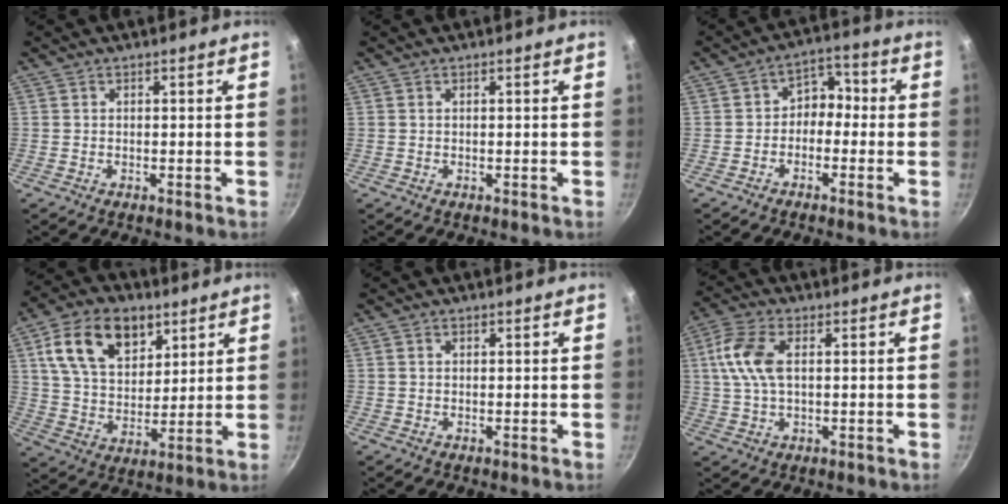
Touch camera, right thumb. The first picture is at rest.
{"total": 0.0}
{"total": 5.3, "force": [-1.3, 4.2, 3.0], "torque": [-0.009, 0.031, -0.037]}
{"total": 17.1, "force": [7.8, 11.0, 10.5], "torque": [-0.156, -0.019, 0.137]}
{"total": 0.9, "force": [0.4, 0.6, 0.5], "torque": [-0.008, 0.004, 0.005]}
{"total": 9.2, "force": [1.8, 5.0, 7.5], "torque": [-0.155, 0.014, 0.027]}